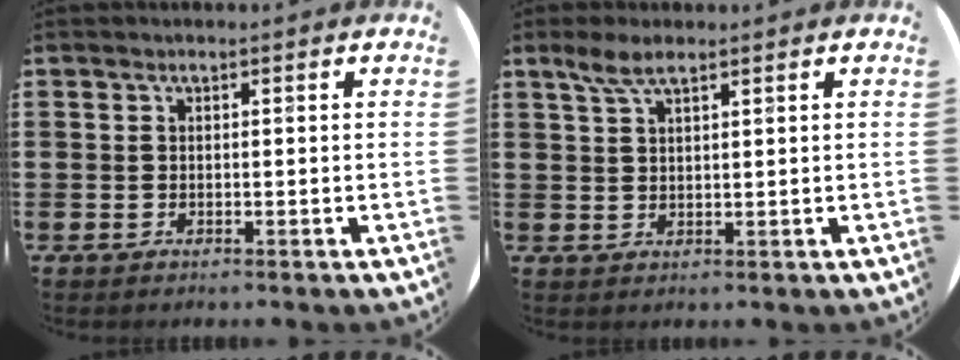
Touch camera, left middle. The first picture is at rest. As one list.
[{"total": 3.4, "force": [2.4, 0.9, 2.2], "torque": [-0.049, 0.004, 0.044]}]